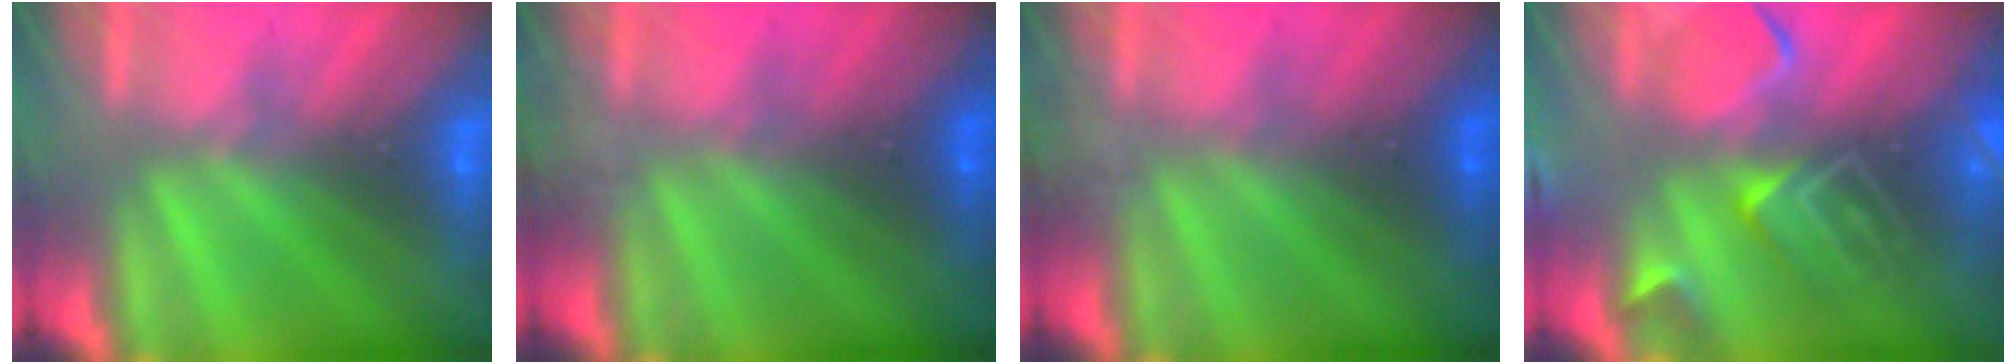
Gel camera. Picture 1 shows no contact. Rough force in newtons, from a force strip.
{"total": 1.6}
{"total": 1.6}
{"total": 9.6}